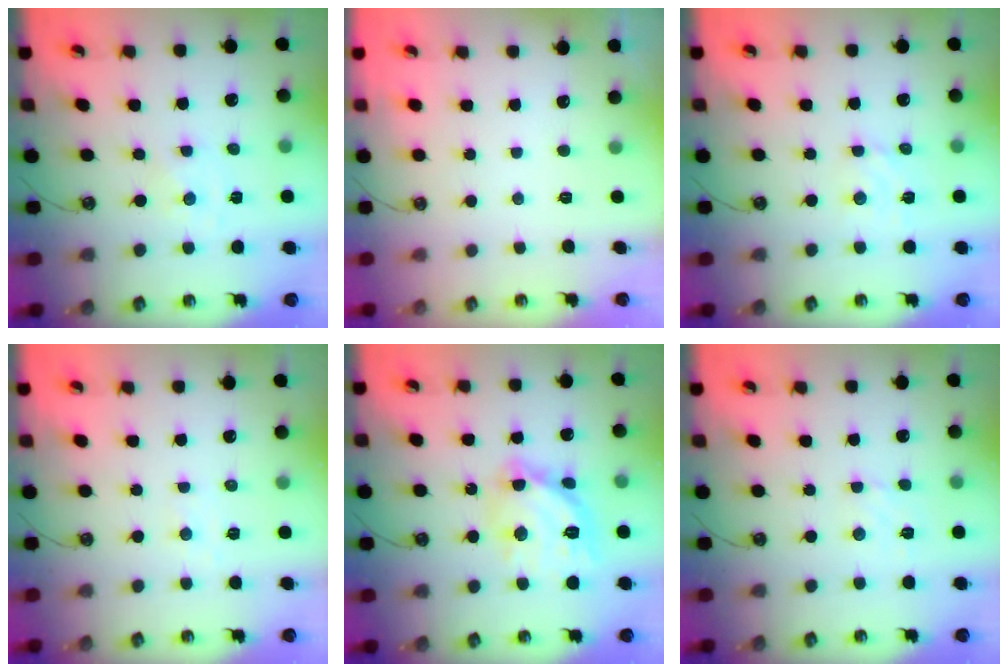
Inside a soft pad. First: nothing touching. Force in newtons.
{"total": 0.0}
{"total": 2.8, "press": 2.8, "slide": 0.1}
{"total": 4.2, "press": 4.2, "slide": 0.5}
{"total": 15.0, "press": 14.9, "slide": 1.2}
{"total": 1.4, "press": 1.2, "slide": 0.7}